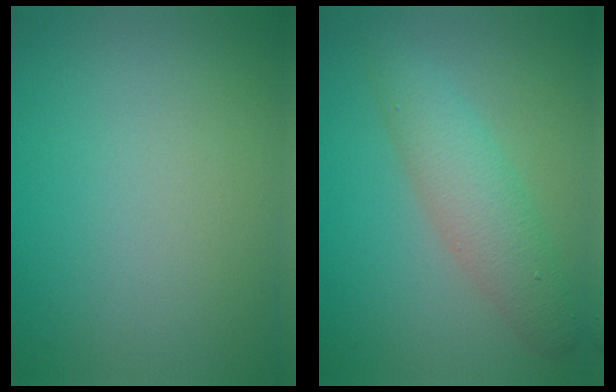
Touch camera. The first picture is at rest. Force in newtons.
{"total": 4.1, "press": 4.1, "slide": 0.0}